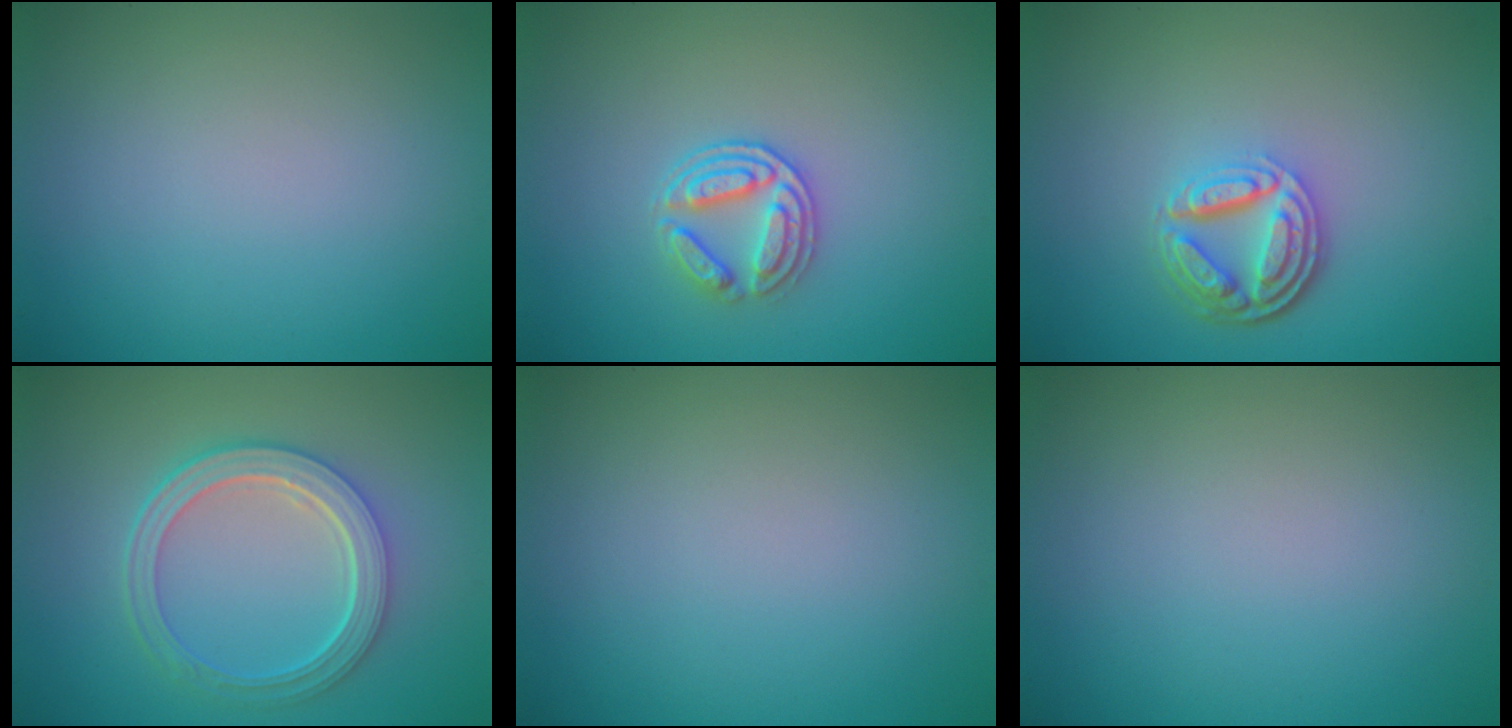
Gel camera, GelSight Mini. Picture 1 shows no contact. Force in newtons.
{"total": 3.0, "press": 2.7, "slide": 1.2}
{"total": 4.5, "press": 3.4, "slide": 2.9}
{"total": 5.2, "press": 3.9, "slide": 3.5}
{"total": 0.0}
{"total": 0.0}